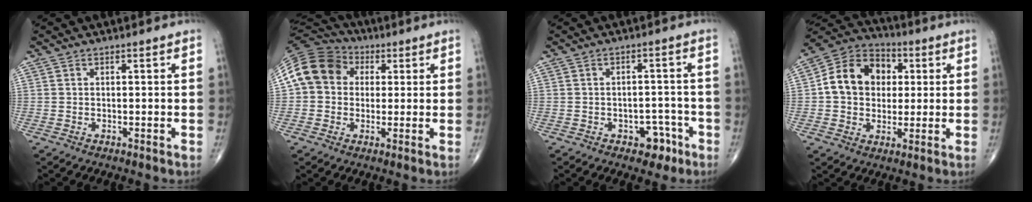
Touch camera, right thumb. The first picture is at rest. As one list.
[{"total": 13.5, "force": [2.6, 11.3, 7.0], "torque": [-0.123, 0.031, 0.036]}, {"total": 4.9, "force": [-2.7, 3.3, 2.4], "torque": [-0.001, 0.027, -0.033]}, {"total": 13.9, "force": [1.8, 11.2, 8.0], "torque": [-0.104, 0.019, 0.022]}]